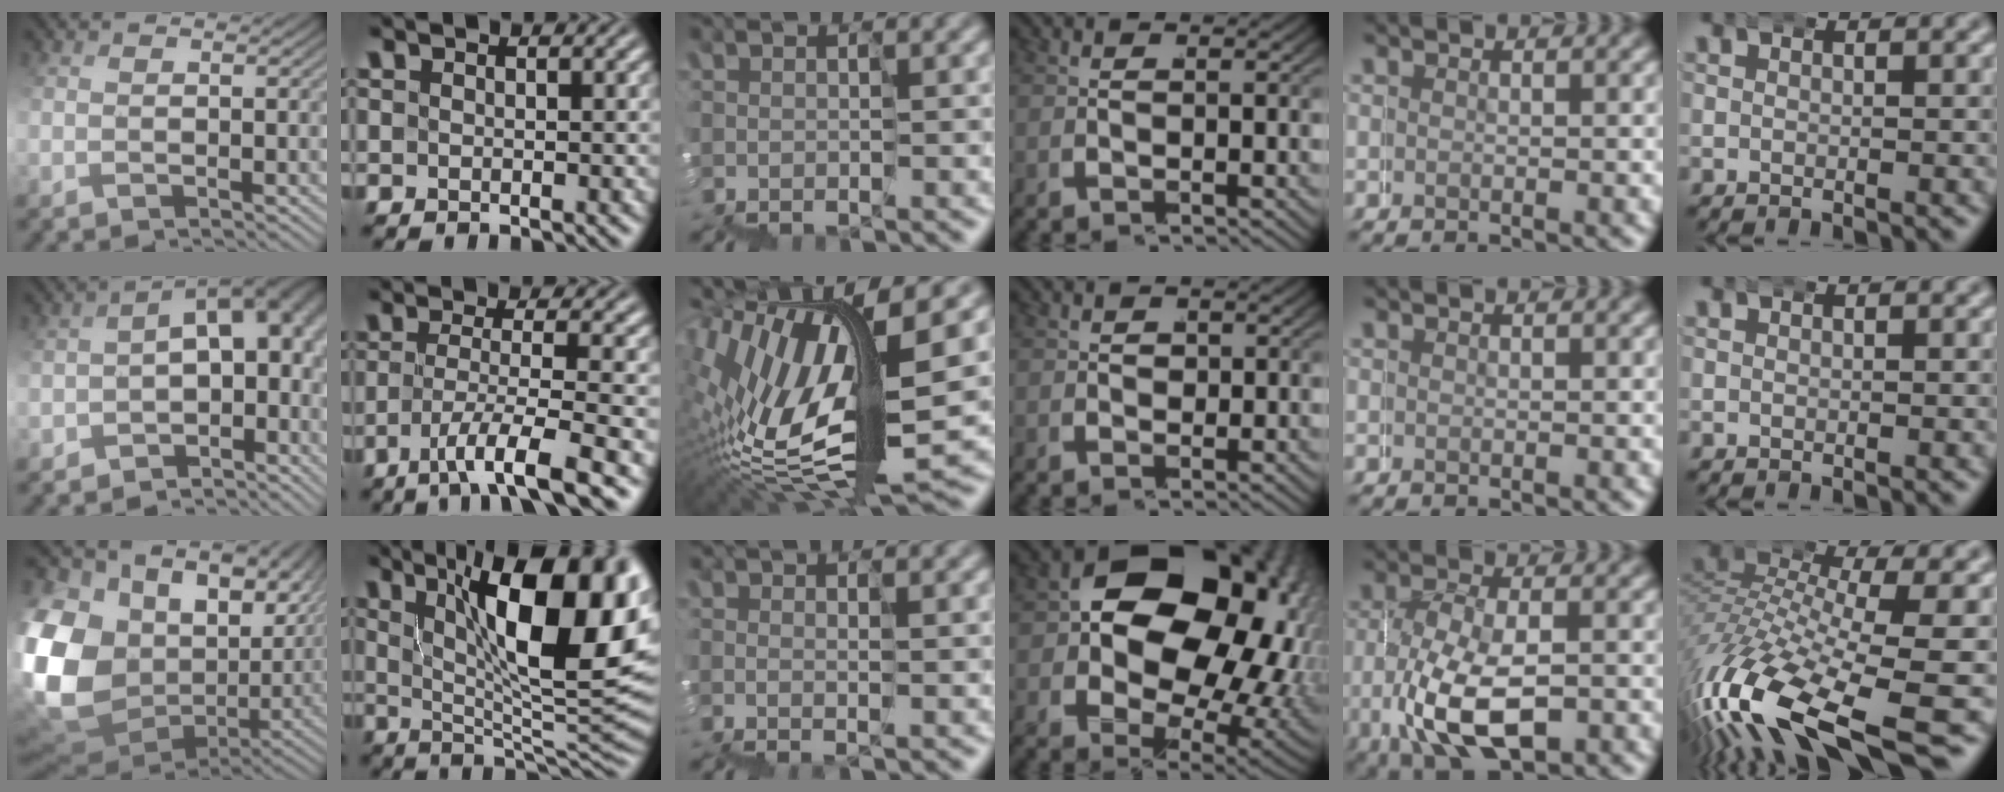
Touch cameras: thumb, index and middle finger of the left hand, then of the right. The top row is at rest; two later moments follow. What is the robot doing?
{"motion": "wrap", "object": "duck tape"}